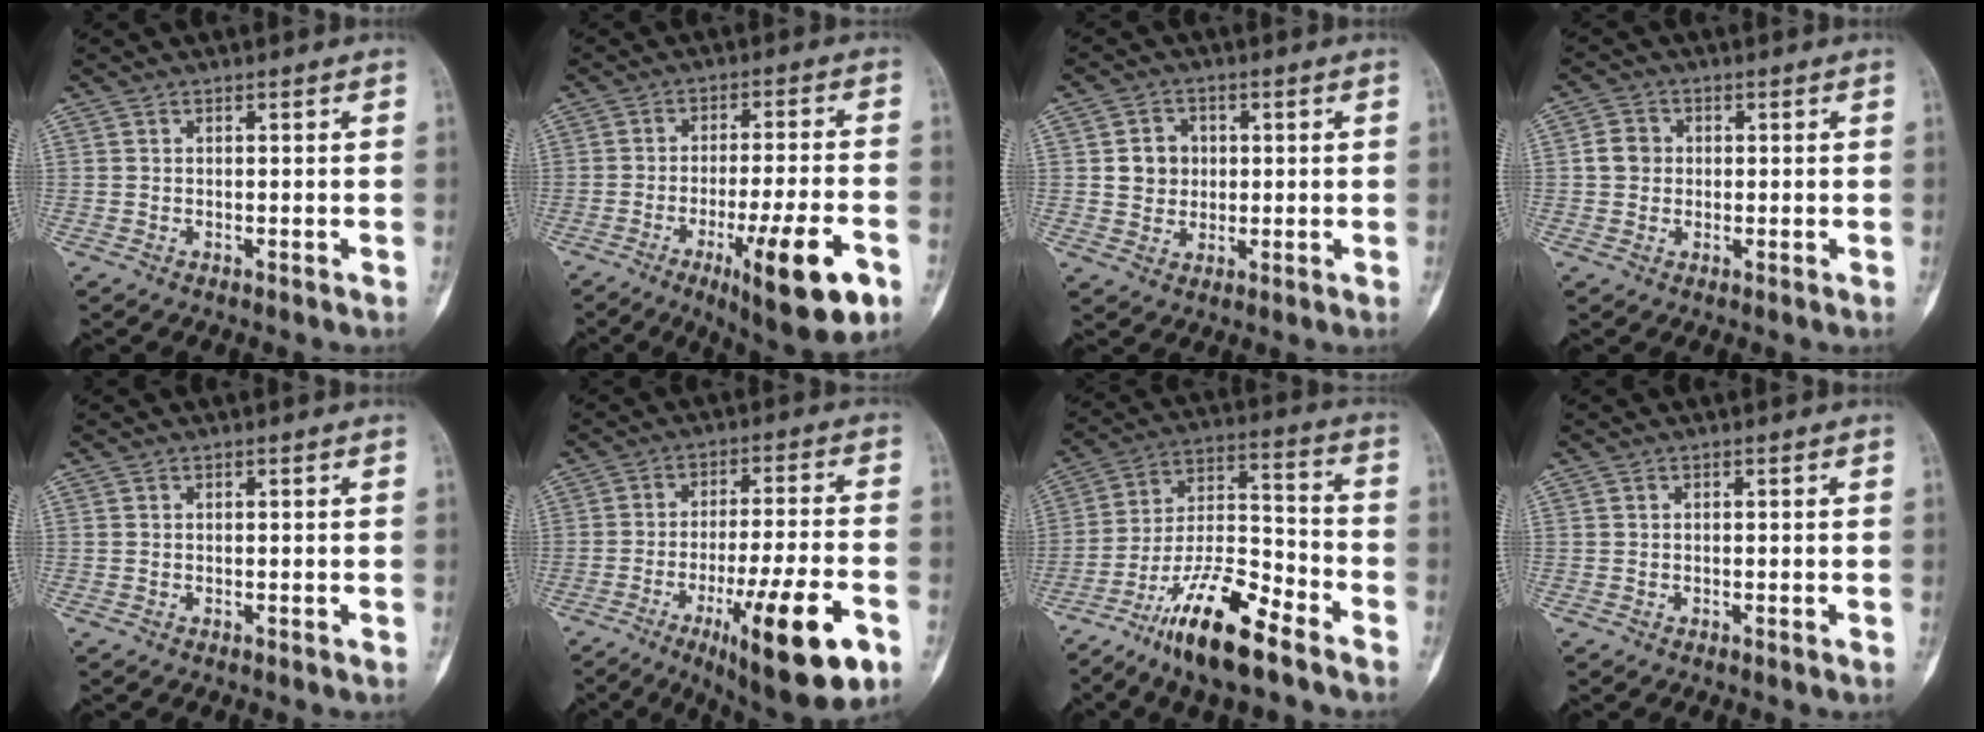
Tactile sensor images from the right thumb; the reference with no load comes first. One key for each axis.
{"total": 15.4, "fx": -6.6, "fy": 2.7, "fz": 13.7, "tx": -0.213, "ty": 0.008, "tz": -0.093}
{"total": 5.6, "fx": 0.8, "fy": 5.1, "fz": 2.2, "tx": -0.010, "ty": 0.002, "tz": 0.012}
{"total": 3.9, "fx": 0.2, "fy": 3.6, "fz": 1.6, "tx": -0.014, "ty": 0.006, "tz": -0.001}
{"total": 0.0}
{"total": 18.8, "fx": -8.2, "fy": 3.5, "fz": 16.5, "tx": -0.251, "ty": 0.015, "tz": -0.121}
{"total": 17.6, "fx": -11.9, "fy": 4.9, "fz": 12.0, "tx": -0.214, "ty": 0.078, "tz": -0.216}
{"total": 0.0}